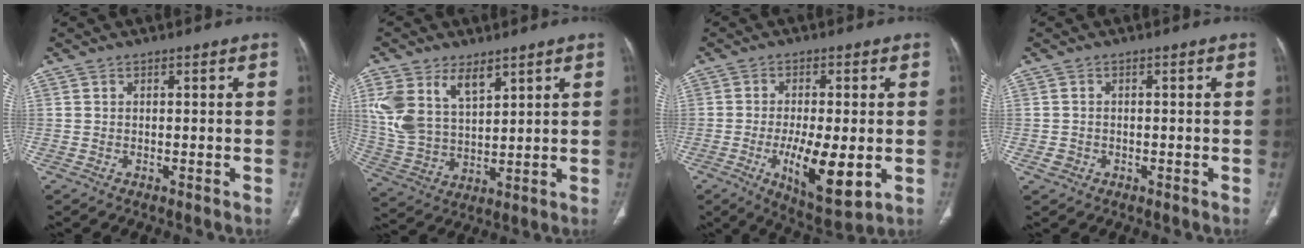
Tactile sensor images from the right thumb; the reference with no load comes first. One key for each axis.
{"total": 12.7, "fx": 6.3, "fy": 7.1, "fz": 8.3, "tx": -0.162, "ty": -0.017, "tz": 0.140}
{"total": 12.2, "fx": -2.7, "fy": 4.0, "fz": 11.1, "tx": -0.177, "ty": -0.022, "tz": -0.036}
{"total": 1.6, "fx": -0.6, "fy": 1.4, "fz": 0.5, "tx": -0.008, "ty": 0.008, "tz": -0.008}